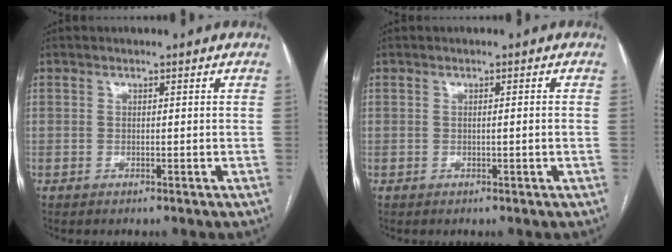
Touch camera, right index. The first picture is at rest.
{"total": 1.0, "force": [-0.1, -0.2, 1.0], "torque": [-0.014, 0.000, 0.000]}